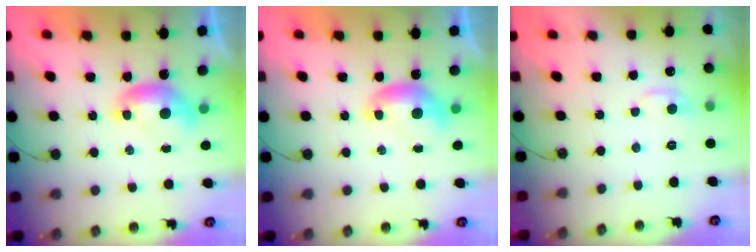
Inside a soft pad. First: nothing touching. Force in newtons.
{"total": 0.0}
{"total": 0.8, "press": 0.2, "slide": 0.8}